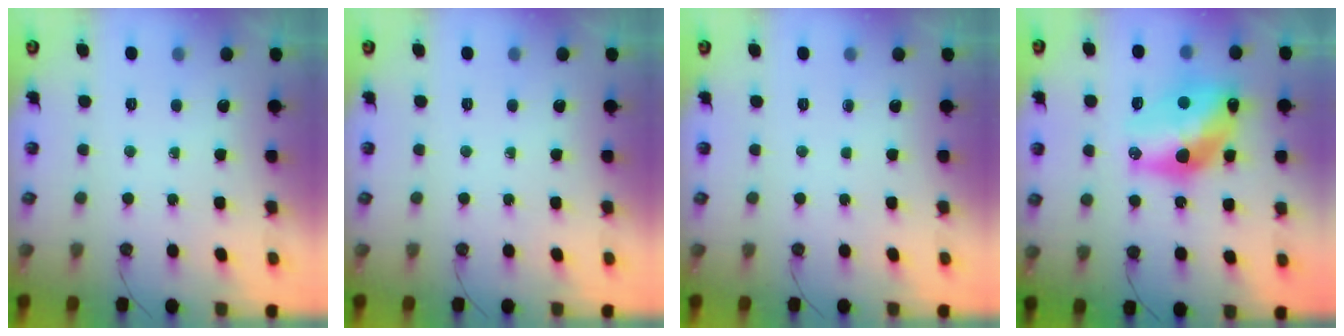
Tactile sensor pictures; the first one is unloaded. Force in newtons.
{"total": 0.0}
{"total": 0.0}
{"total": 16.9, "press": 16.9, "slide": 0.9}